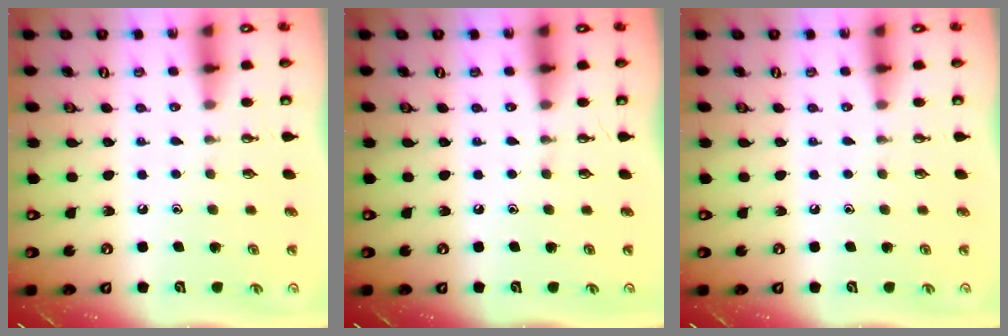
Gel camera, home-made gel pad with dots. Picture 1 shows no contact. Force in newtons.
{"total": 0.0}
{"total": 0.0}